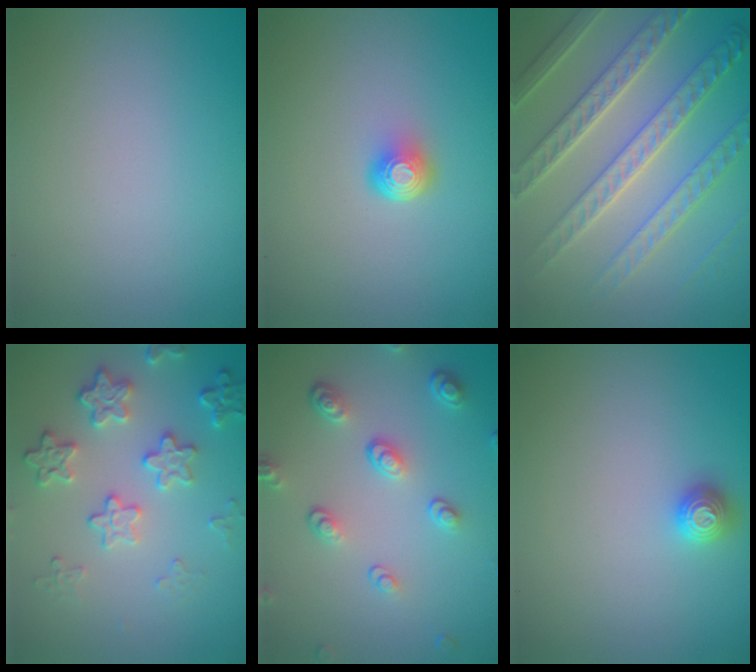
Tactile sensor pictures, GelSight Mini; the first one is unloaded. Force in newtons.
{"total": 1.9, "press": 1.3, "slide": 1.4}
{"total": 6.6, "press": 5.9, "slide": 3.0}
{"total": 4.0, "press": 3.5, "slide": 2.1}
{"total": 3.6, "press": 2.8, "slide": 2.3}
{"total": 1.2, "press": 1.1, "slide": 0.2}